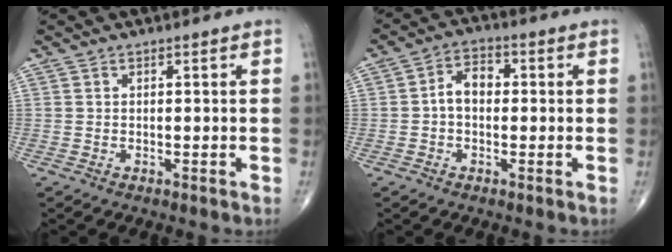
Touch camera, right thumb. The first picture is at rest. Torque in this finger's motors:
{"motor_torque": [0.77, 0.82, 0.56, -0.01, 0.00]}